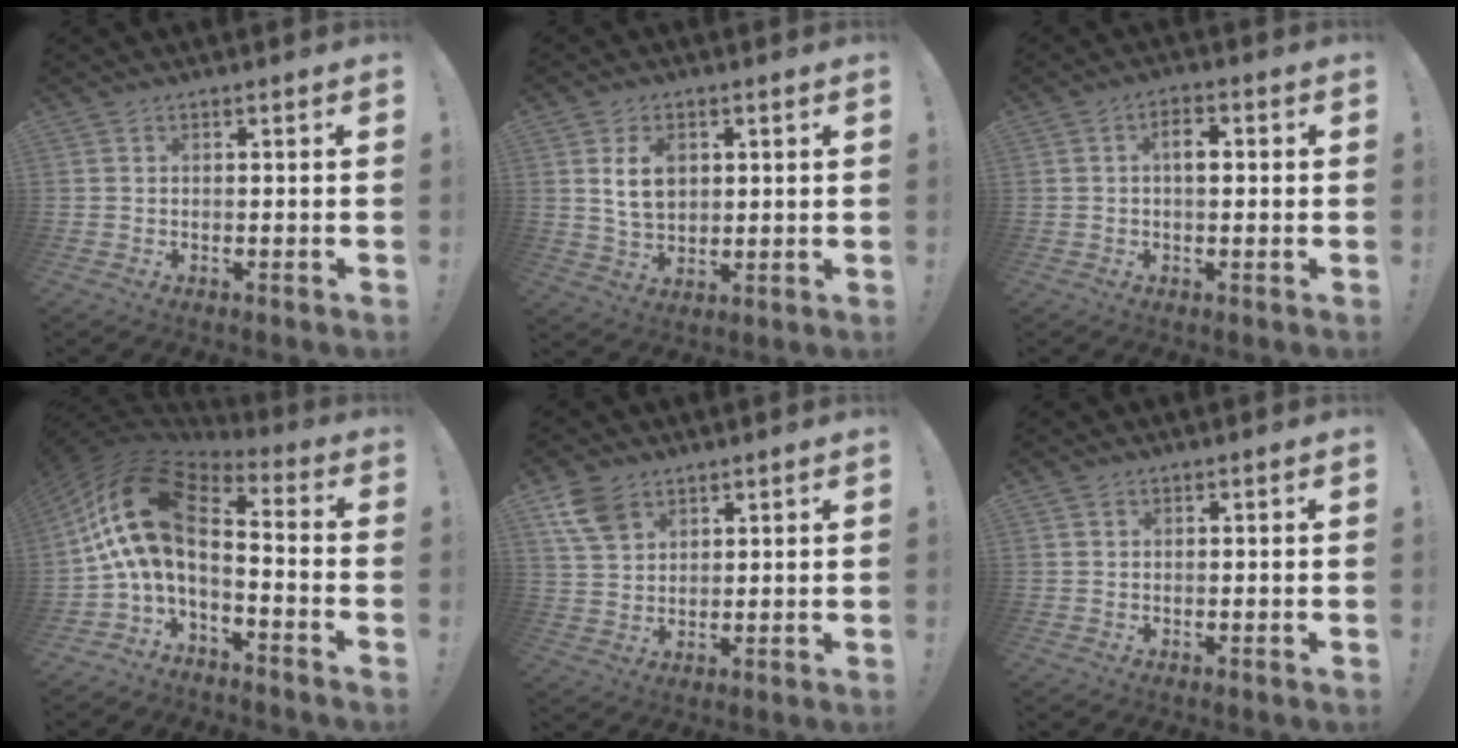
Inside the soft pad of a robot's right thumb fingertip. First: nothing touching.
{"total": 8.3, "force": [2.0, 6.0, 5.4], "torque": [-0.085, 0.000, 0.036]}
{"total": 3.9, "force": [0.2, 2.1, 3.3], "torque": [-0.039, 0.006, -0.005]}
{"total": 15.7, "force": [2.6, 7.3, 13.6], "torque": [-0.265, -0.015, 0.053]}
{"total": 9.3, "force": [5.4, 6.2, 4.2], "torque": [-0.082, -0.014, 0.111]}
{"total": 0.7, "force": [0.5, 0.5, 0.1], "torque": [-0.003, 0.000, 0.010]}